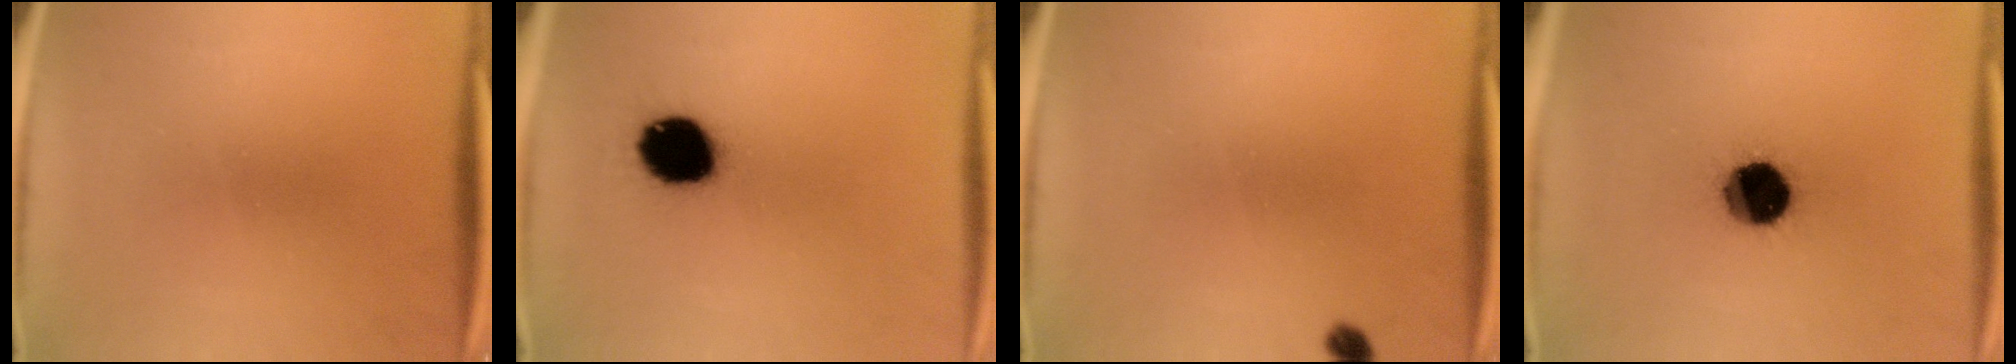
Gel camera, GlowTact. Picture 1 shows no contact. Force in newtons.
{"total": 13.5}
{"total": 1.5}
{"total": 14.6}